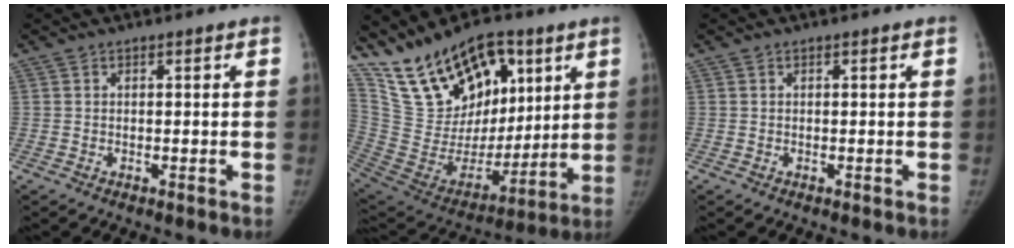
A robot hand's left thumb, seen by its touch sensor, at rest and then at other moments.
{"total": 24.3, "force": [14.0, 13.3, 14.7], "torque": [-0.219, -0.039, 0.265]}
{"total": 0.0}